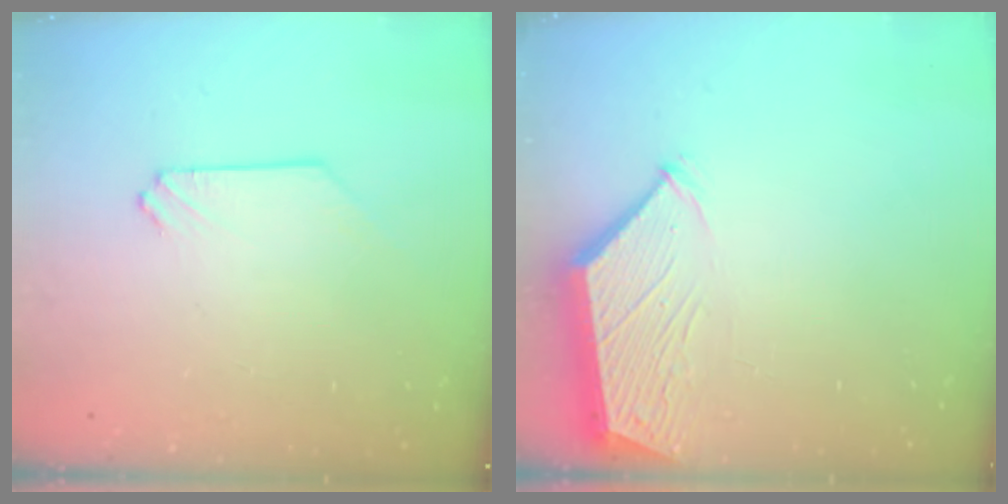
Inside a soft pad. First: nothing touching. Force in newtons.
{"total": 3.2, "press": 3.2, "slide": 0.4}